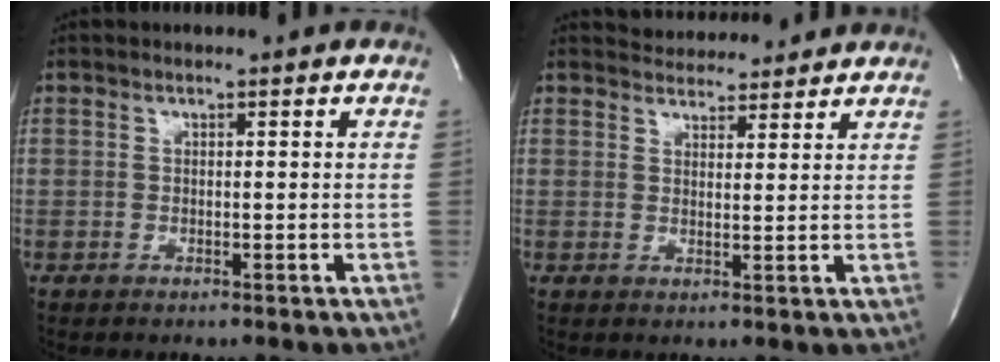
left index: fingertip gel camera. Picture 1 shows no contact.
{"total": 6.3, "force": [6.0, 1.4, 0.9], "torque": [-0.012, 0.013, 0.081]}